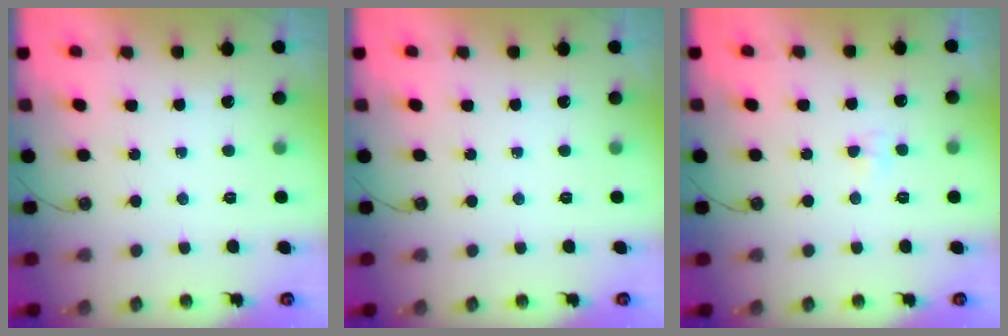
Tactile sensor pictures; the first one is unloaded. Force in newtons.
{"total": 0.0}
{"total": 2.9, "press": 2.8, "slide": 0.5}